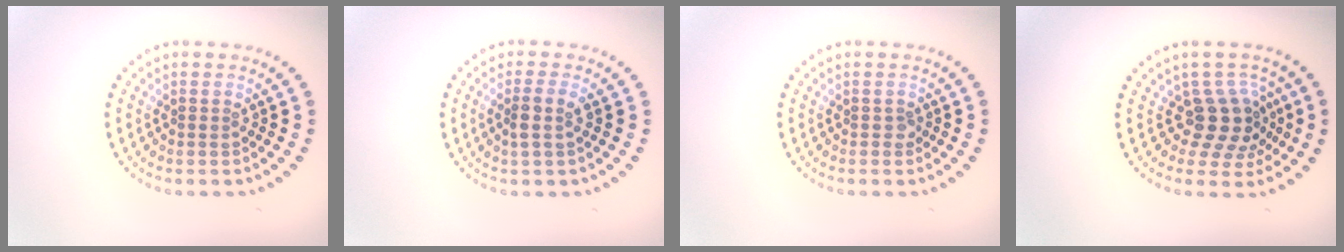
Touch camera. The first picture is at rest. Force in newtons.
{"total": 1.9, "press": 1.6, "slide": 1.1}
{"total": 0.6, "press": 0.6, "slide": 0.2}
{"total": 4.0, "press": 3.0, "slide": 2.5}